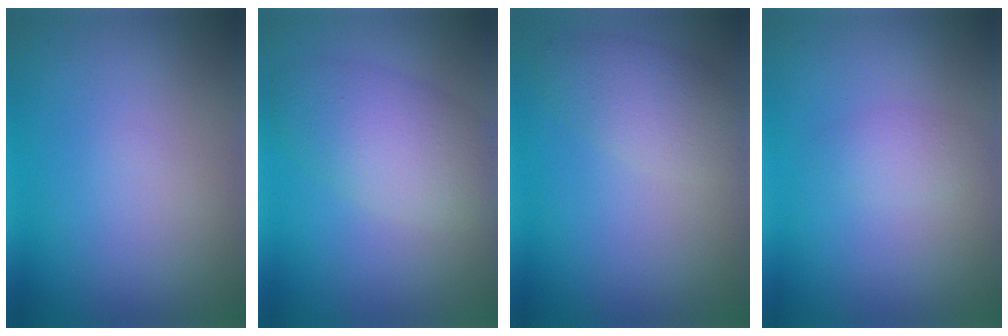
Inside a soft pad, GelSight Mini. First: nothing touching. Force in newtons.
{"total": 5.5, "press": 5.5, "slide": 0.1}
{"total": 3.5, "press": 3.5, "slide": 0.2}
{"total": 1.4, "press": 1.4, "slide": 0.0}